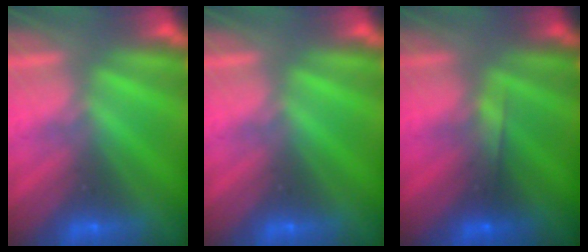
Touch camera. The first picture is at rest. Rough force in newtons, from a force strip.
{"total": 0.0}
{"total": 3.9}